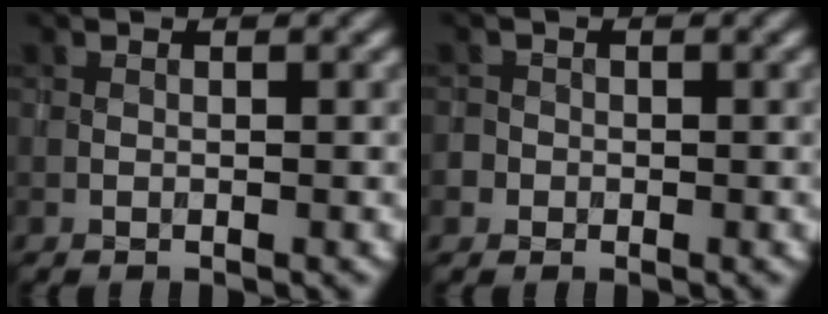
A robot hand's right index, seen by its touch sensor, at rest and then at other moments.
{"total": 2.3, "force": [-1.0, 2.0, 0.2], "torque": [0.017, 0.006, -0.031]}